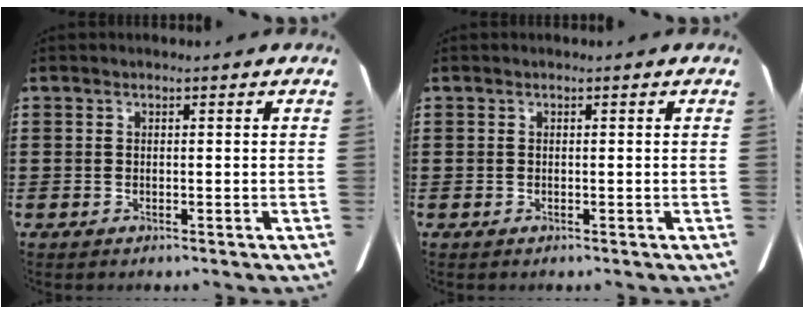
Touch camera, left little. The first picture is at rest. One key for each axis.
{"total": 0.0}